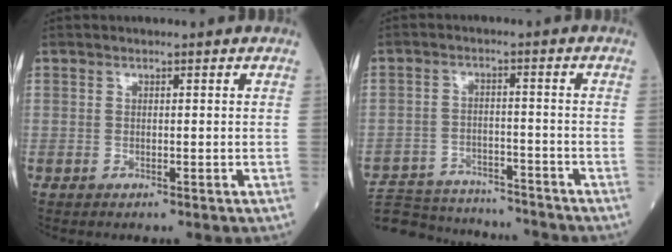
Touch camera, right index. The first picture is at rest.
{"total": 17.0, "force": [-15.8, 3.7, 4.8], "torque": [-0.111, 0.000, -0.232]}